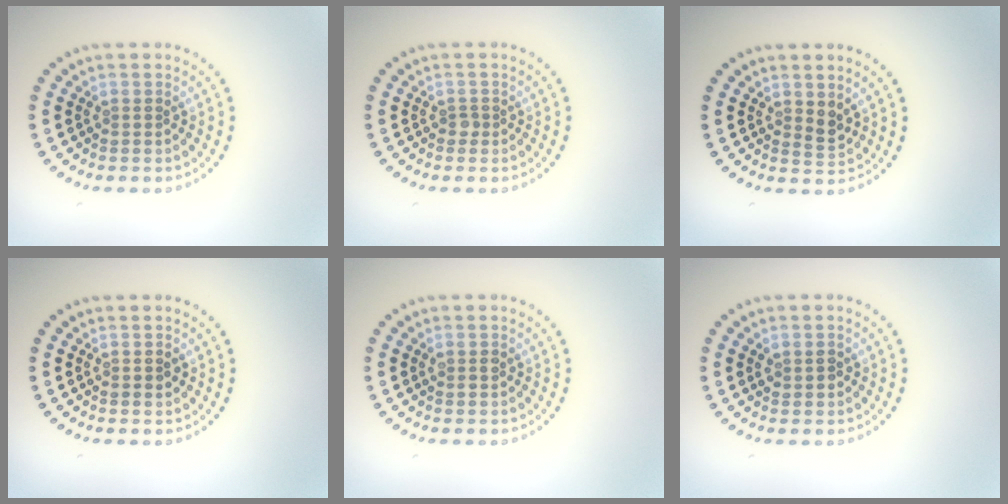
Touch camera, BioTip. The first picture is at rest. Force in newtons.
{"total": 0.7, "press": 0.6, "slide": 0.4}
{"total": 1.4, "press": 1.3, "slide": 0.7}
{"total": 0.9, "press": 0.8, "slide": 0.1}
{"total": 0.8, "press": 0.8, "slide": 0.3}
{"total": 1.4, "press": 1.3, "slide": 0.4}